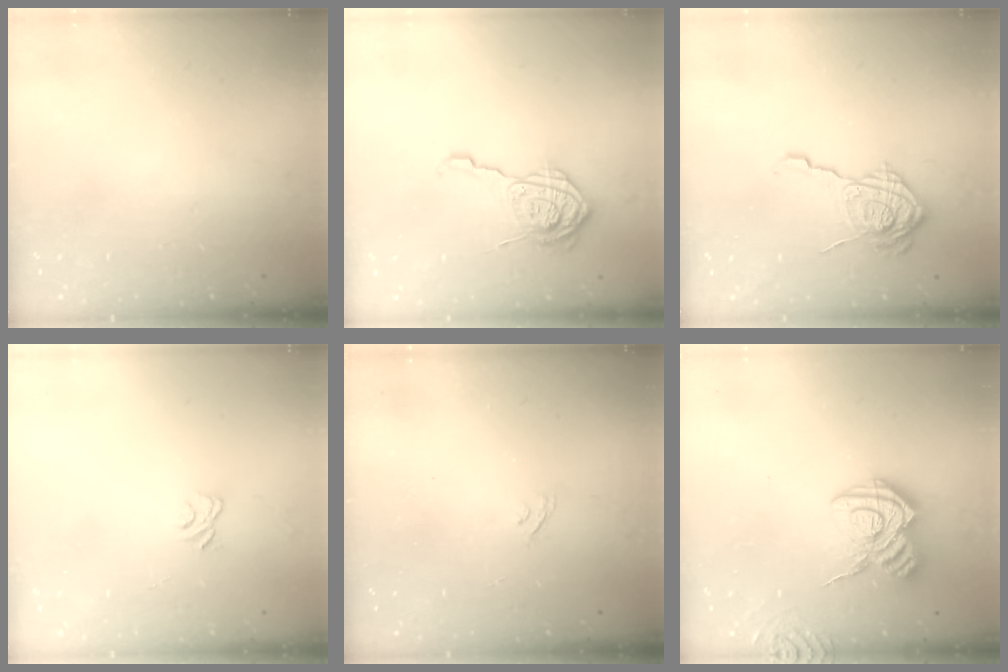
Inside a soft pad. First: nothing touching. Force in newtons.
{"total": 11.7, "press": 11.6, "slide": 0.7}
{"total": 16.1, "press": 16.1, "slide": 0.5}
{"total": 3.3, "press": 3.0, "slide": 1.3}
{"total": 2.2, "press": 1.9, "slide": 1.1}
{"total": 14.5, "press": 14.4, "slide": 1.4}